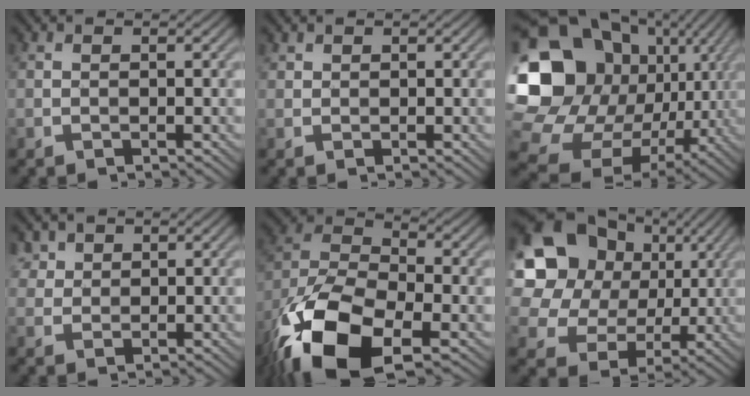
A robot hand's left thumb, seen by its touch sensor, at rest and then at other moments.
{"total": 1.1, "force": [1.0, 0.4, 0.0], "torque": [0.000, 0.004, 0.026]}
{"total": 22.4, "force": [2.9, 18.9, 11.7], "torque": [-0.306, -0.026, 0.085]}
{"total": 3.1, "force": [2.3, 2.0, 0.7], "torque": [-0.030, -0.001, 0.051]}
{"total": 16.8, "force": [-9.0, 7.4, 12.1], "torque": [-0.283, -0.023, -0.179]}
{"total": 15.9, "force": [5.8, 12.9, 7.3], "torque": [-0.229, 0.047, 0.121]}